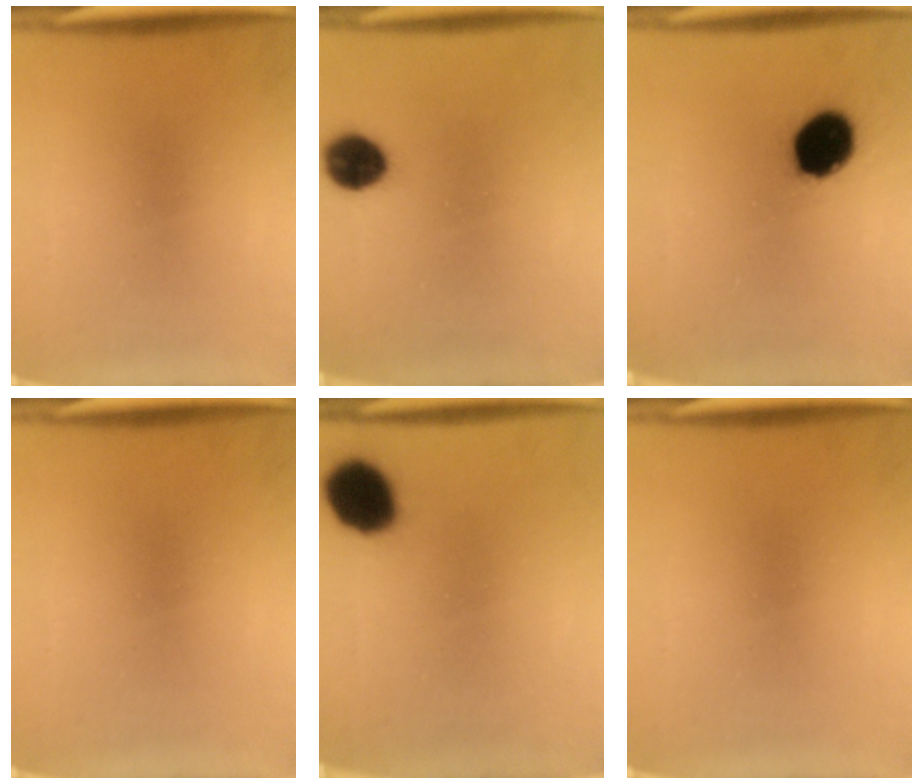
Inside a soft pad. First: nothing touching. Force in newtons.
{"total": 8.3}
{"total": 12.3}
{"total": 0.0}
{"total": 12.7}
{"total": 0.0}